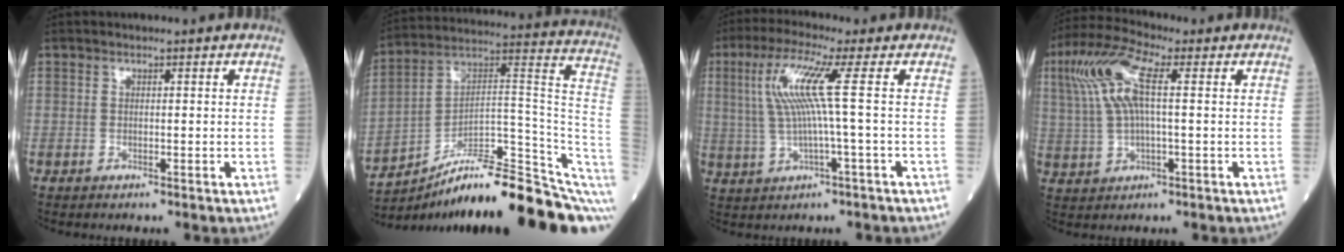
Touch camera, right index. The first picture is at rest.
{"total": 21.4, "force": [-14.3, 3.2, 15.5], "torque": [-0.156, 0.069, -0.220]}
{"total": 8.3, "force": [1.5, -1.0, 8.1], "torque": [-0.174, 0.013, 0.034]}
{"total": 9.8, "force": [2.7, 2.6, 9.1], "torque": [-0.215, 0.029, 0.056]}